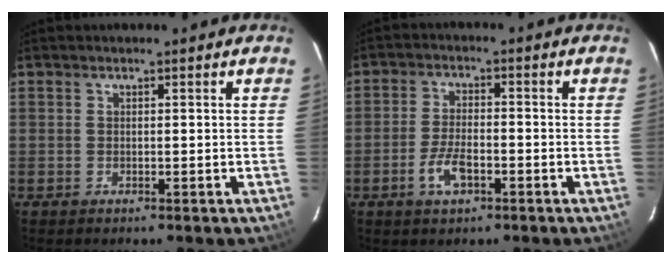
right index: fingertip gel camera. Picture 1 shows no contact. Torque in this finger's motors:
{"motor_torque": [0.13, -0.04, 0.13, 0.03]}